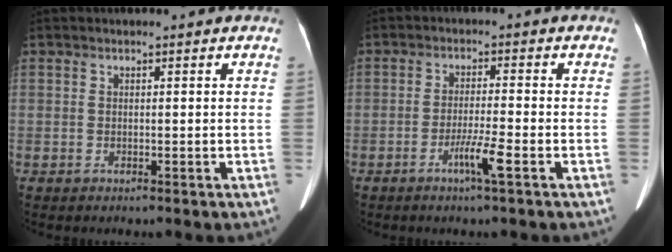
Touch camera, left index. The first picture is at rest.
{"total": 4.1, "force": [-2.2, -0.5, 3.5], "torque": [-0.067, -0.008, -0.045]}